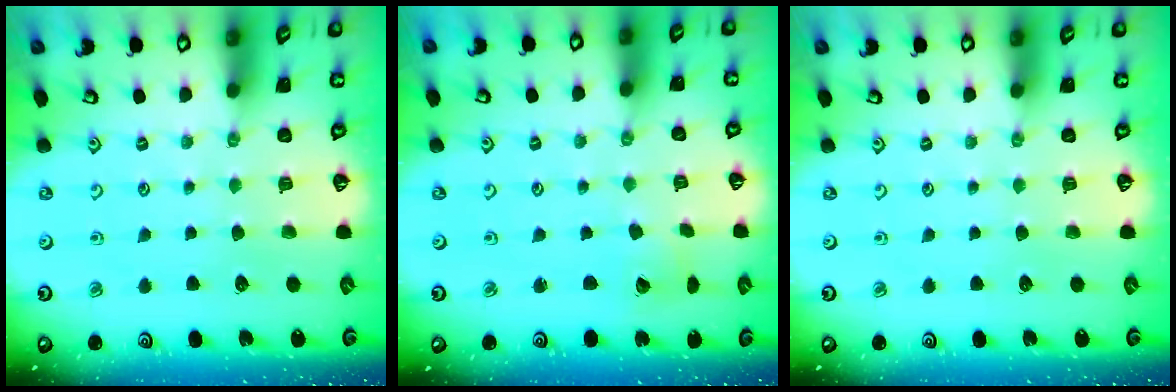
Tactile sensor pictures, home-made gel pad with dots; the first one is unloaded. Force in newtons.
{"total": 2.6, "press": 2.6, "slide": 0.3}
{"total": 0.0}